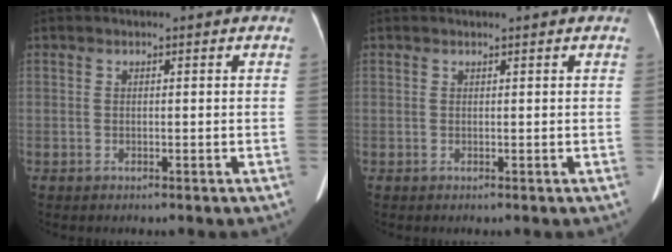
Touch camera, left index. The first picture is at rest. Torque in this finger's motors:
{"motor_torque": [-0.36, 0.23, -0.05, 0.01]}